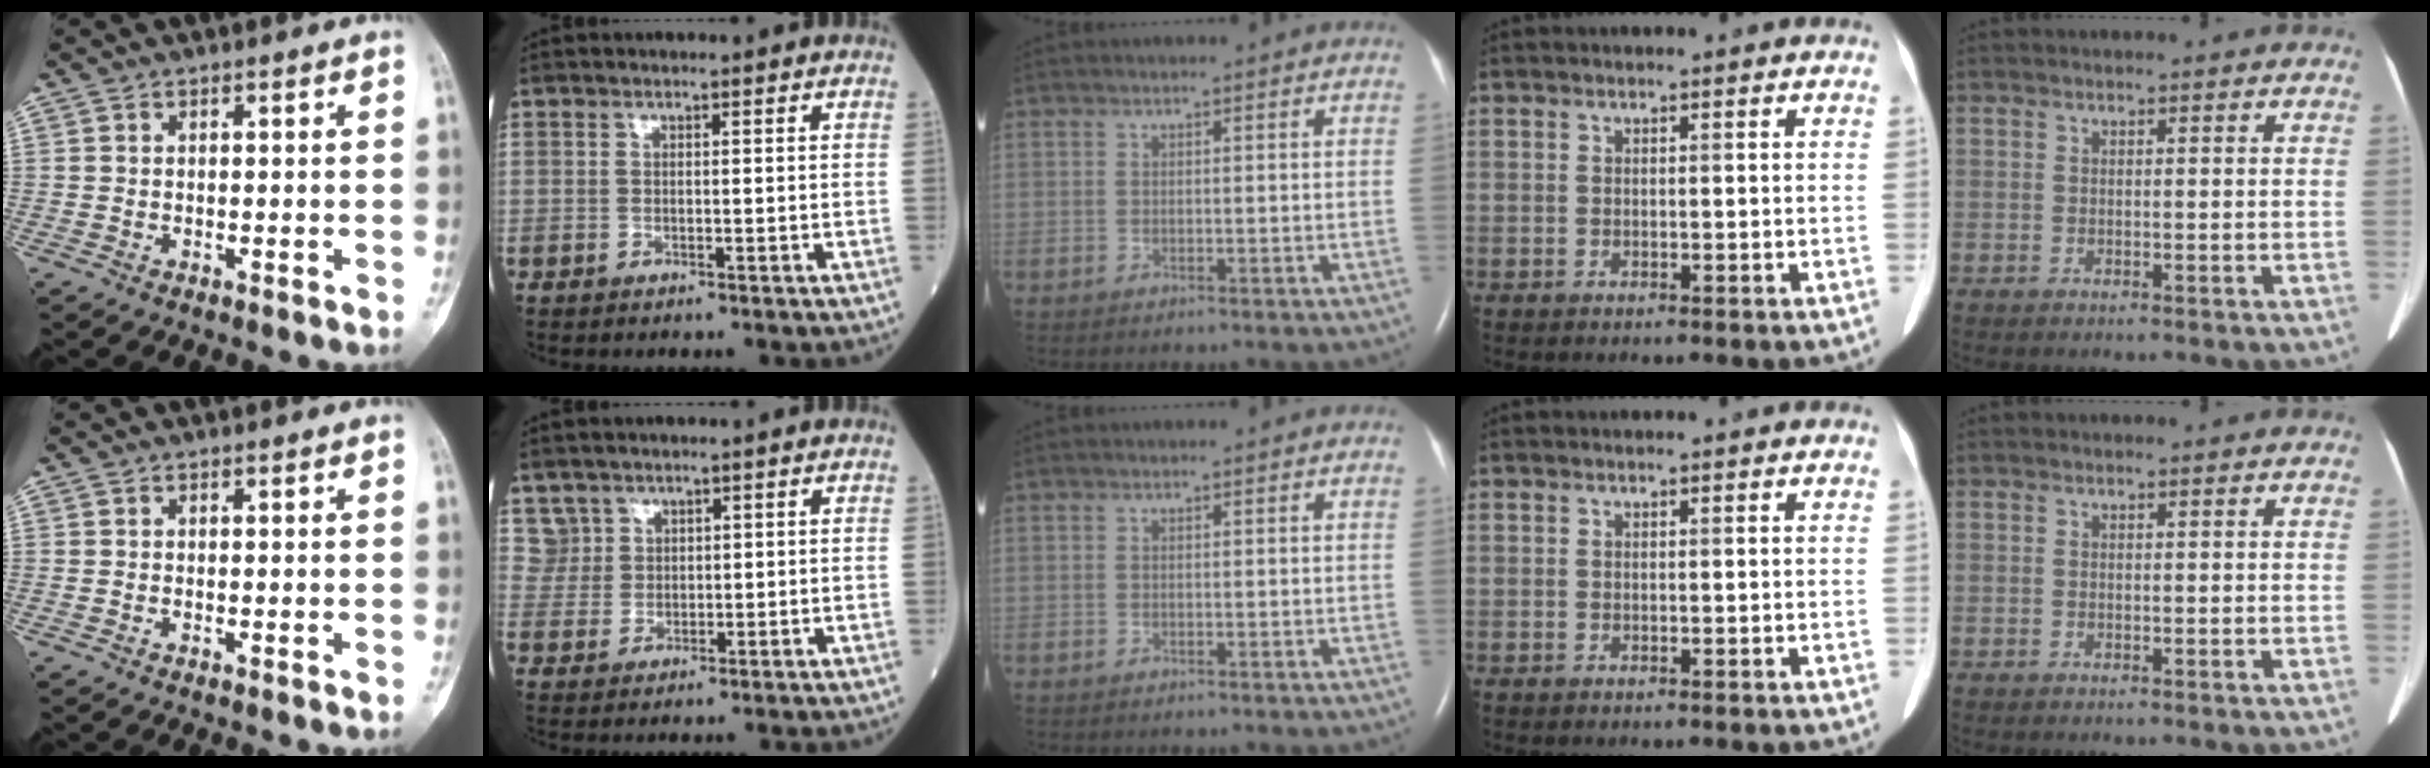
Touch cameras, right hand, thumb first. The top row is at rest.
{"index": {"total": 3.0, "force": [2.0, 2.1, -0.7], "torque": [0.024, 0.008, 0.037]}}